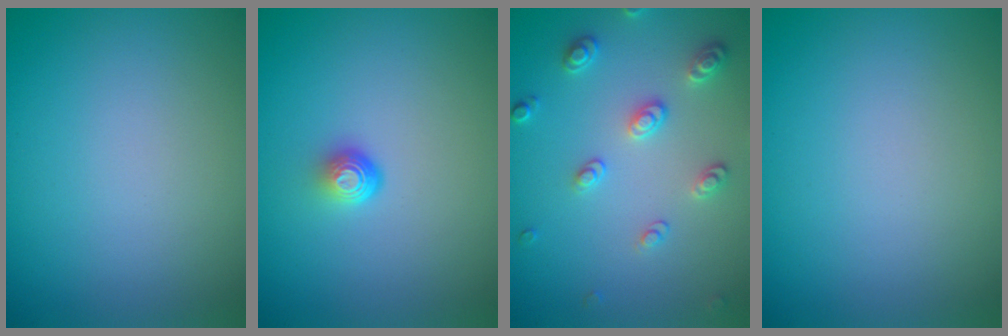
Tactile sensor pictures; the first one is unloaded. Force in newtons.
{"total": 1.9, "press": 1.1, "slide": 1.5}
{"total": 2.8, "press": 2.8, "slide": 0.2}
{"total": 0.0}